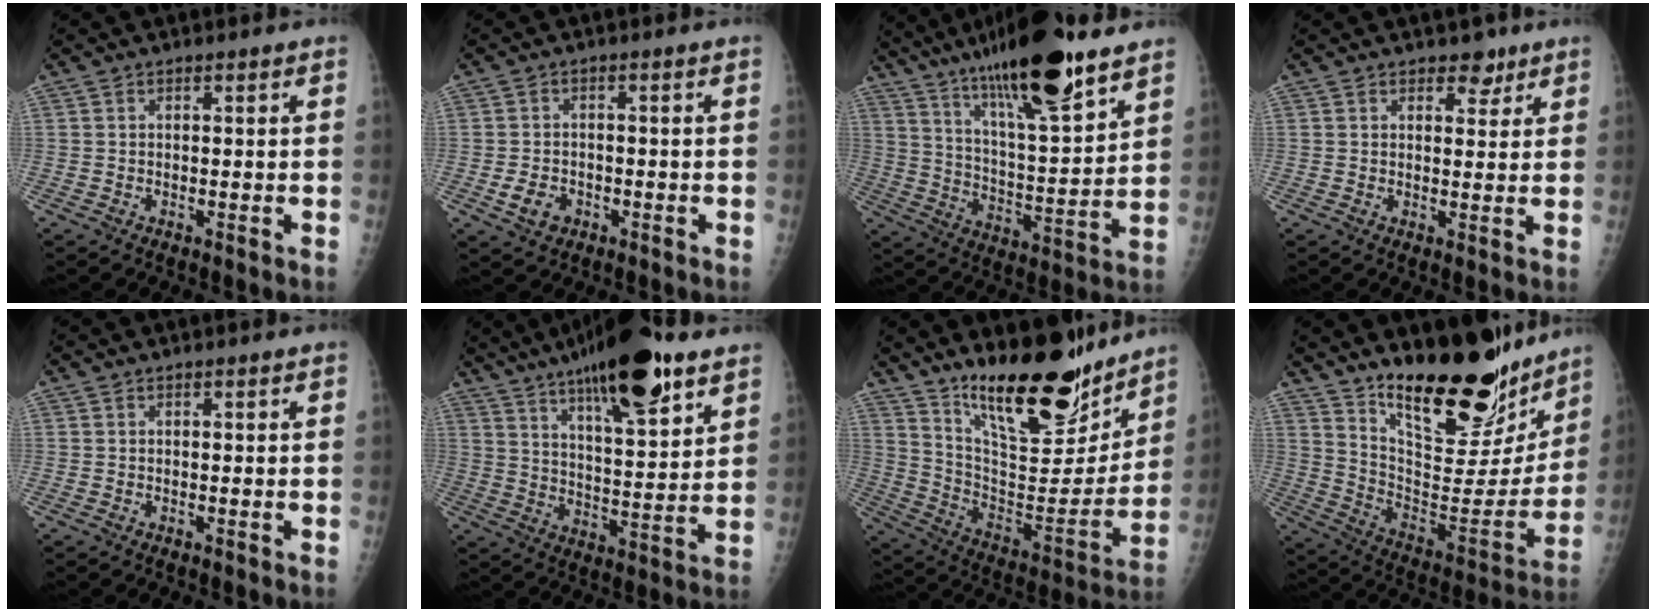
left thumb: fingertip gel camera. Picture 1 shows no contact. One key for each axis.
{"total": 4.0, "fx": -1.4, "fy": 3.1, "fz": 2.1, "tx": -0.032, "ty": 0.004, "tz": -0.020}
{"total": 21.6, "fx": 15.1, "fy": 3.8, "fz": 15.0, "tx": -0.242, "ty": -0.065, "tz": 0.258}
{"total": 3.6, "fx": 2.5, "fy": 2.1, "fz": 1.4, "tx": 0.003, "ty": -0.014, "tz": 0.035}
{"total": 0.0}
{"total": 22.0, "fx": 13.6, "fy": 6.1, "fz": 16.2, "tx": -0.246, "ty": -0.048, "tz": 0.218}
{"total": 22.2, "fx": 17.1, "fy": 6.7, "fz": 12.5, "tx": -0.151, "ty": -0.113, "tz": 0.289}
{"total": 25.4, "fx": 19.5, "fy": 8.7, "fz": 13.7, "tx": -0.167, "ty": -0.120, "tz": 0.305}